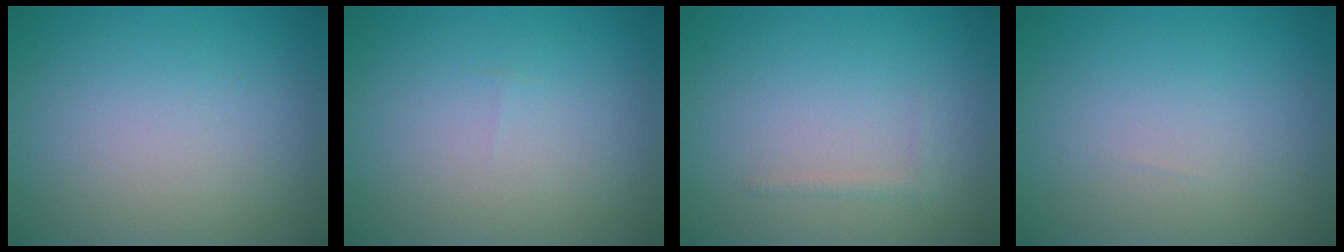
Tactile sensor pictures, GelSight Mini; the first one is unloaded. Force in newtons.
{"total": 0.0}
{"total": 0.5, "press": 0.5, "slide": 0.0}
{"total": 0.0}